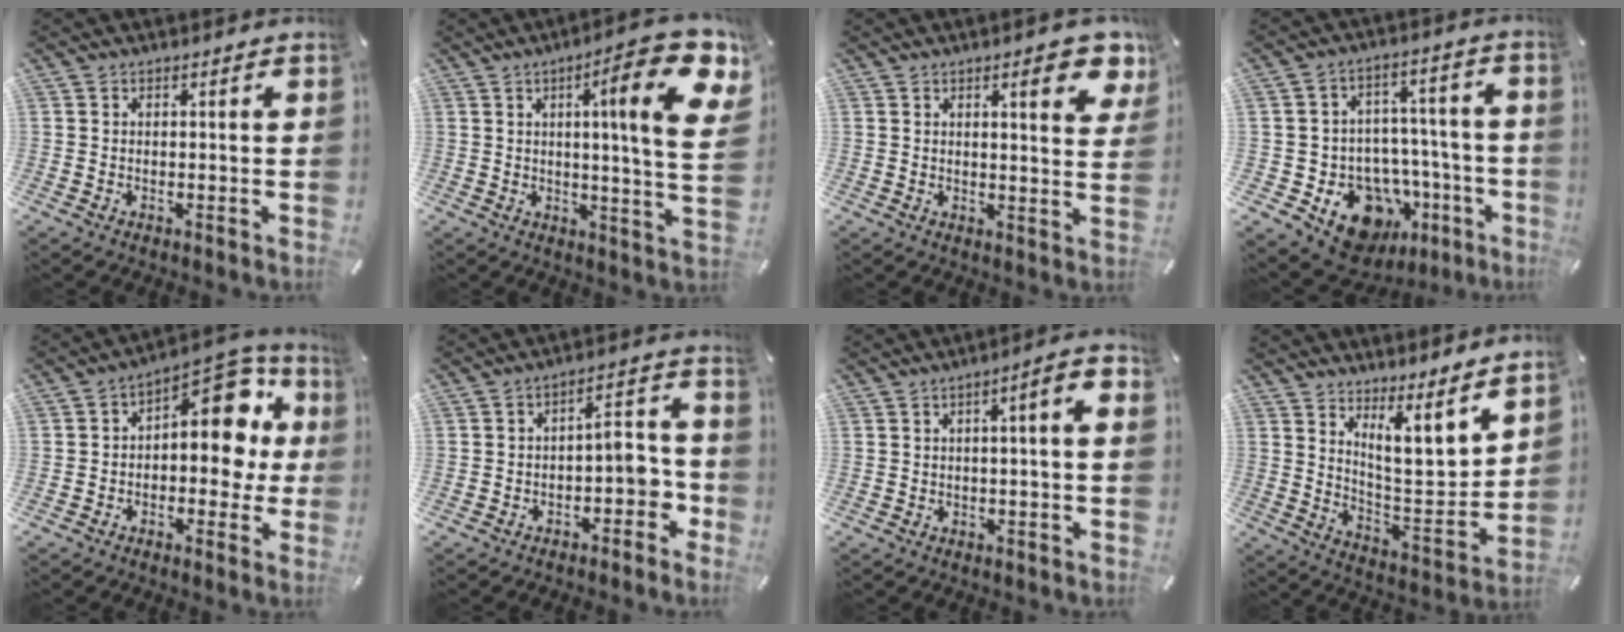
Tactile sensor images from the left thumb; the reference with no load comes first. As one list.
[{"total": 20.5, "force": [7.2, 3.6, 18.9], "torque": [-0.275, -0.039, 0.091]}, {"total": 9.0, "force": [4.7, 2.3, 7.3], "torque": [-0.099, -0.021, 0.072]}, {"total": 14.8, "force": [-7.5, 10.8, 6.9], "torque": [-0.079, 0.041, -0.114]}, {"total": 14.9, "force": [4.3, 8.7, 11.3], "torque": [-0.134, -0.041, 0.073]}, {"total": 7.5, "force": [-2.8, 4.6, 5.2], "torque": [-0.053, 0.005, -0.055]}, {"total": 5.9, "force": [0.6, 0.8, 5.8], "torque": [-0.088, -0.004, 0.006]}, {"total": 11.2, "force": [8.0, 3.2, 7.1], "torque": [-0.104, -0.067, 0.139]}]